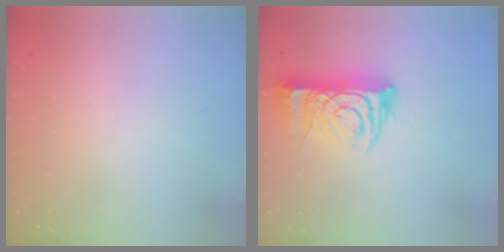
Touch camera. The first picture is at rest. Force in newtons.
{"total": 11.3, "press": 11.2, "slide": 1.4}